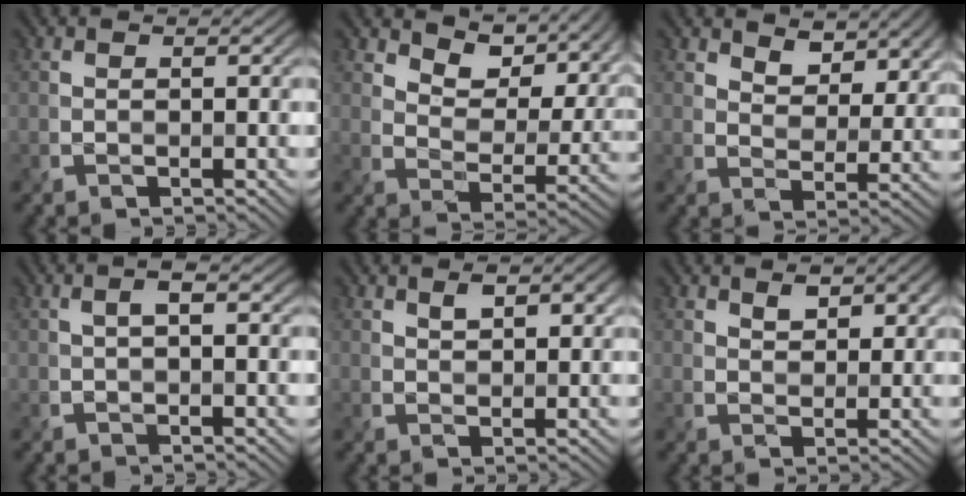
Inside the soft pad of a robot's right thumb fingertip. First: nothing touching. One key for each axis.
{"total": 10.2, "fx": 6.2, "fy": 5.3, "fz": 6.1, "tx": -0.111, "ty": -0.001, "tz": 0.099}
{"total": 6.1, "fx": 4.2, "fy": 3.3, "fz": 2.9, "tx": -0.056, "ty": -0.008, "tz": 0.070}
{"total": 2.3, "fx": 0.5, "fy": 0.8, "fz": 2.1, "tx": -0.041, "ty": 0.005, "tz": 0.008}
{"total": 3.3, "fx": 1.8, "fy": 1.5, "fz": 2.3, "tx": -0.044, "ty": 0.002, "tz": 0.036}
{"total": 3.1, "fx": 1.9, "fy": 1.7, "fz": 1.8, "tx": -0.030, "ty": -0.005, "tz": 0.034}